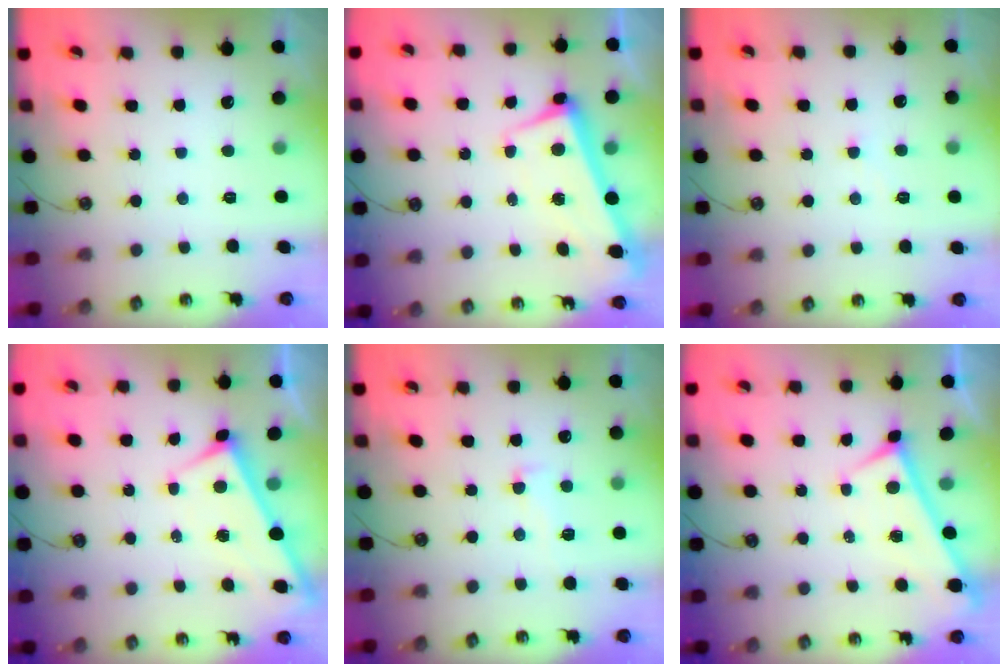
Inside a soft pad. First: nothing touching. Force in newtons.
{"total": 1.3, "press": 0.2, "slide": 1.3}
{"total": 1.7, "press": 1.6, "slide": 0.1}
{"total": 2.6, "press": 2.6, "slide": 0.4}
{"total": 1.6, "press": 1.1, "slide": 1.1}
{"total": 0.0}